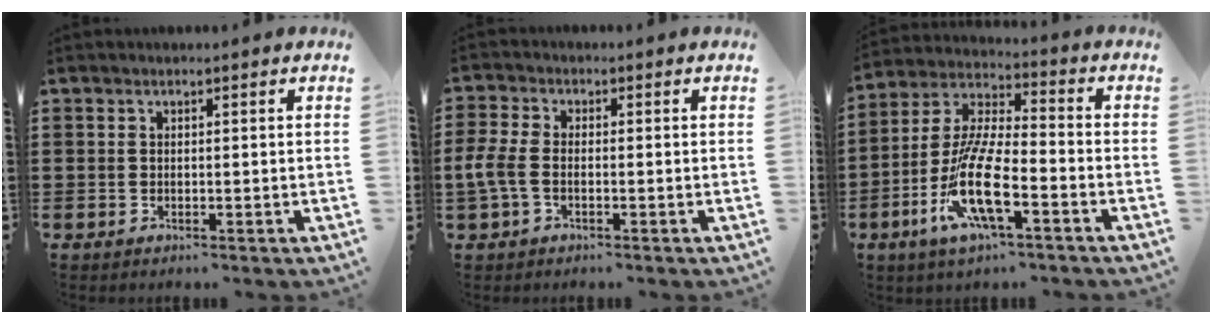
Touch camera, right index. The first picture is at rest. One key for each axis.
{"total": 4.0, "fx": -1.3, "fy": 2.0, "fz": 3.2, "tx": -0.092, "ty": -0.011, "tz": -0.033}
{"total": 13.0, "fx": -6.0, "fy": 3.3, "fz": 11.0, "tx": -0.252, "ty": -0.012, "tz": -0.122}